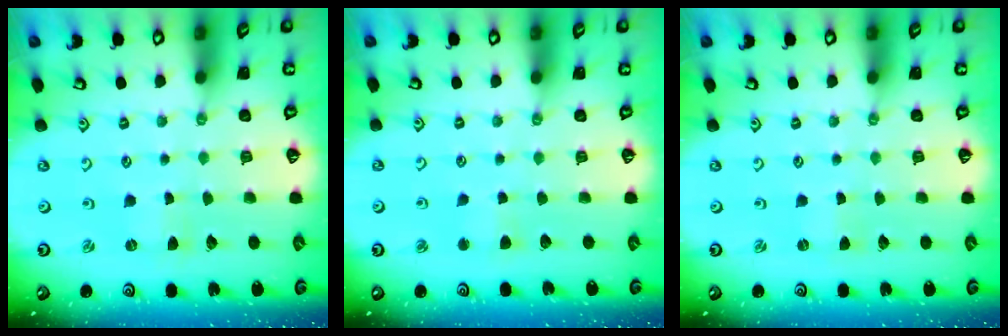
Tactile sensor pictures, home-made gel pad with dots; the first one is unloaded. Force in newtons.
{"total": 2.4, "press": 2.4, "slide": 0.5}
{"total": 0.0}